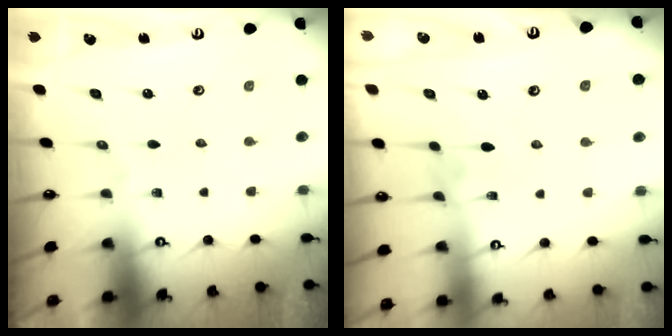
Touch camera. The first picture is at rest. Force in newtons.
{"total": 3.3, "press": 3.3, "slide": 0.2}